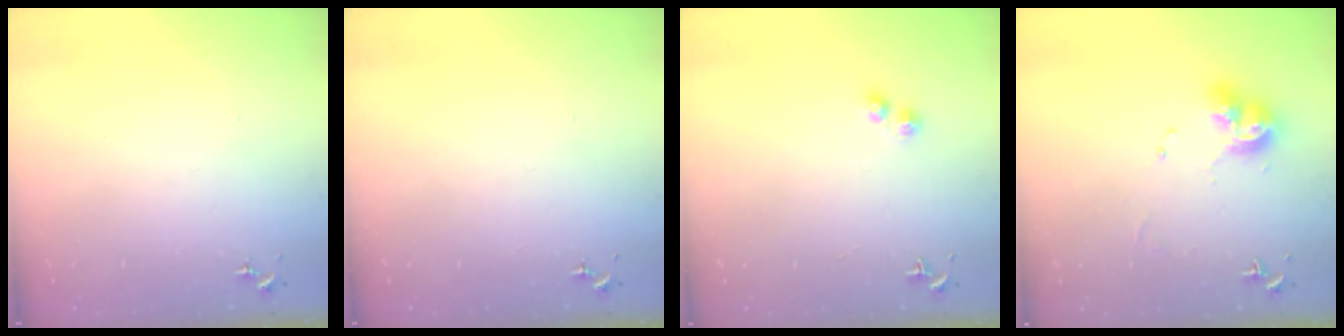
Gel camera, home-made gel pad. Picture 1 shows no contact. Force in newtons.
{"total": 0.0}
{"total": 3.9, "press": 3.9, "slide": 0.5}
{"total": 10.9, "press": 10.9, "slide": 0.8}